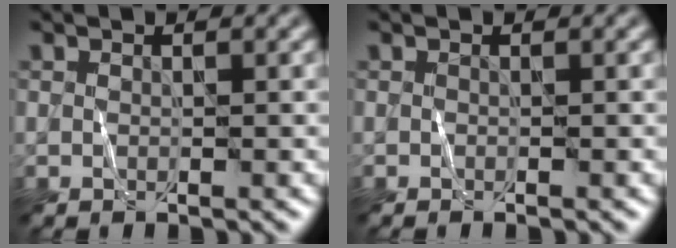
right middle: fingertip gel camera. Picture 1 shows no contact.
{"total": 0.0}